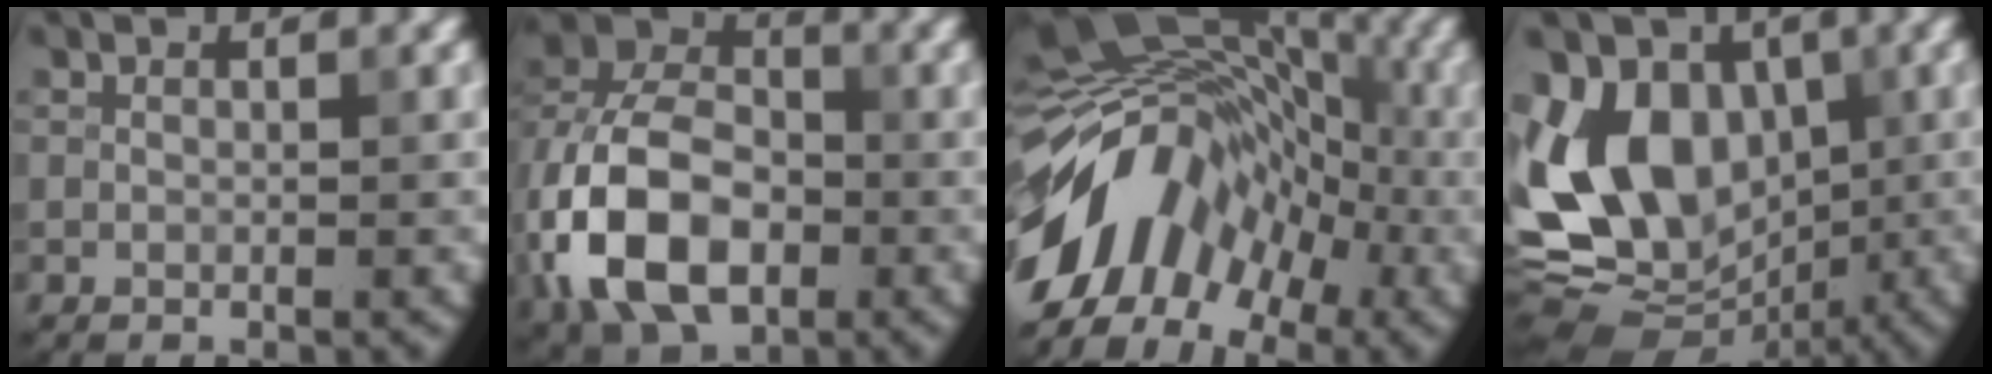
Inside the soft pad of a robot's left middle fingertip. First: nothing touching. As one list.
[{"total": 12.2, "force": [-3.7, 7.9, 8.5], "torque": [-0.181, -0.003, -0.085]}, {"total": 13.8, "force": [-5.6, 9.2, 8.7], "torque": [-0.140, 0.024, -0.115]}, {"total": 12.7, "force": [0.0, 9.7, 8.2], "torque": [-0.152, 0.014, -0.017]}]